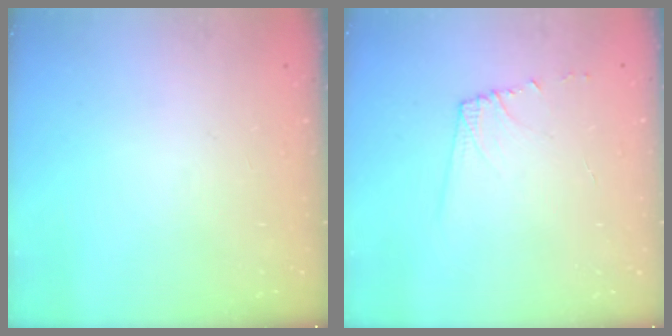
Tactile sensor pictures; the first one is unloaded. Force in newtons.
{"total": 6.1, "press": 6.1, "slide": 0.6}